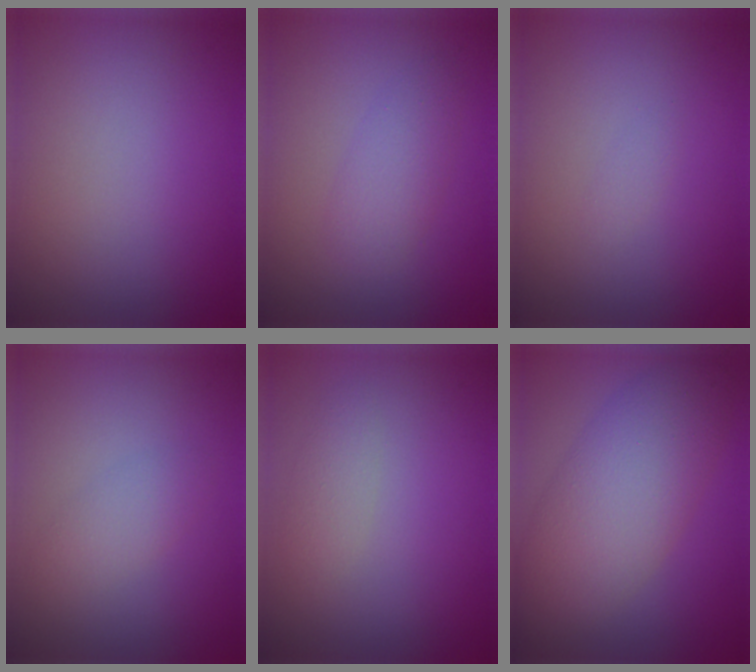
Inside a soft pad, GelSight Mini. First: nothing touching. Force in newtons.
{"total": 2.6, "press": 2.6, "slide": 0.1}
{"total": 0.6, "press": 0.6, "slide": 0.0}
{"total": 1.9, "press": 1.9, "slide": 0.1}
{"total": 1.4, "press": 1.4, "slide": 0.1}
{"total": 7.7, "press": 7.7, "slide": 0.1}